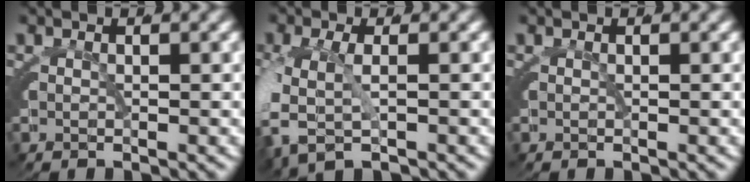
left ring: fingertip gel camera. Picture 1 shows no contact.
{"total": 3.3, "force": [-1.7, 2.5, 1.5], "torque": [-0.061, -0.022, -0.019]}
{"total": 0.0}